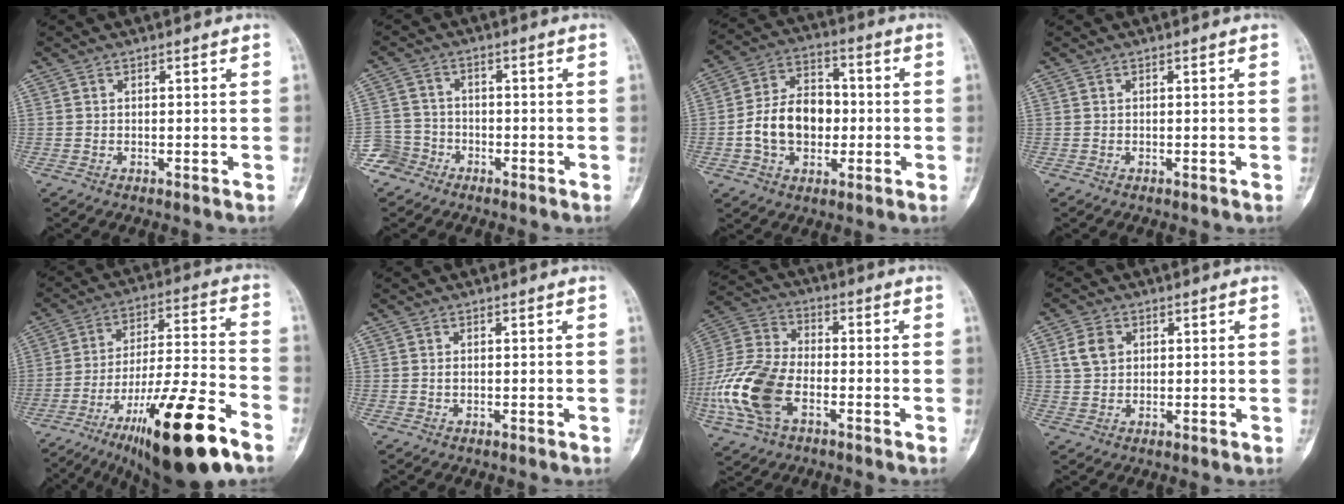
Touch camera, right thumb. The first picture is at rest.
{"total": 5.2, "force": [-3.4, 4.0, -0.1], "torque": [0.028, 0.025, -0.073]}
{"total": 13.1, "force": [-1.6, 9.4, 9.0], "torque": [-0.136, 0.030, -0.031]}
{"total": 0.0}
{"total": 23.2, "force": [-13.6, 4.3, 18.2], "torque": [-0.292, 0.055, -0.221]}
{"total": 0.6, "force": [0.1, 0.4, 0.4], "torque": [-0.003, 0.001, 0.002]}
{"total": 16.8, "force": [-5.2, 9.9, 12.6], "torque": [-0.278, 0.019, -0.104]}
{"total": 4.8, "force": [1.6, 3.7, 2.7], "torque": [-0.038, 0.001, 0.032]}